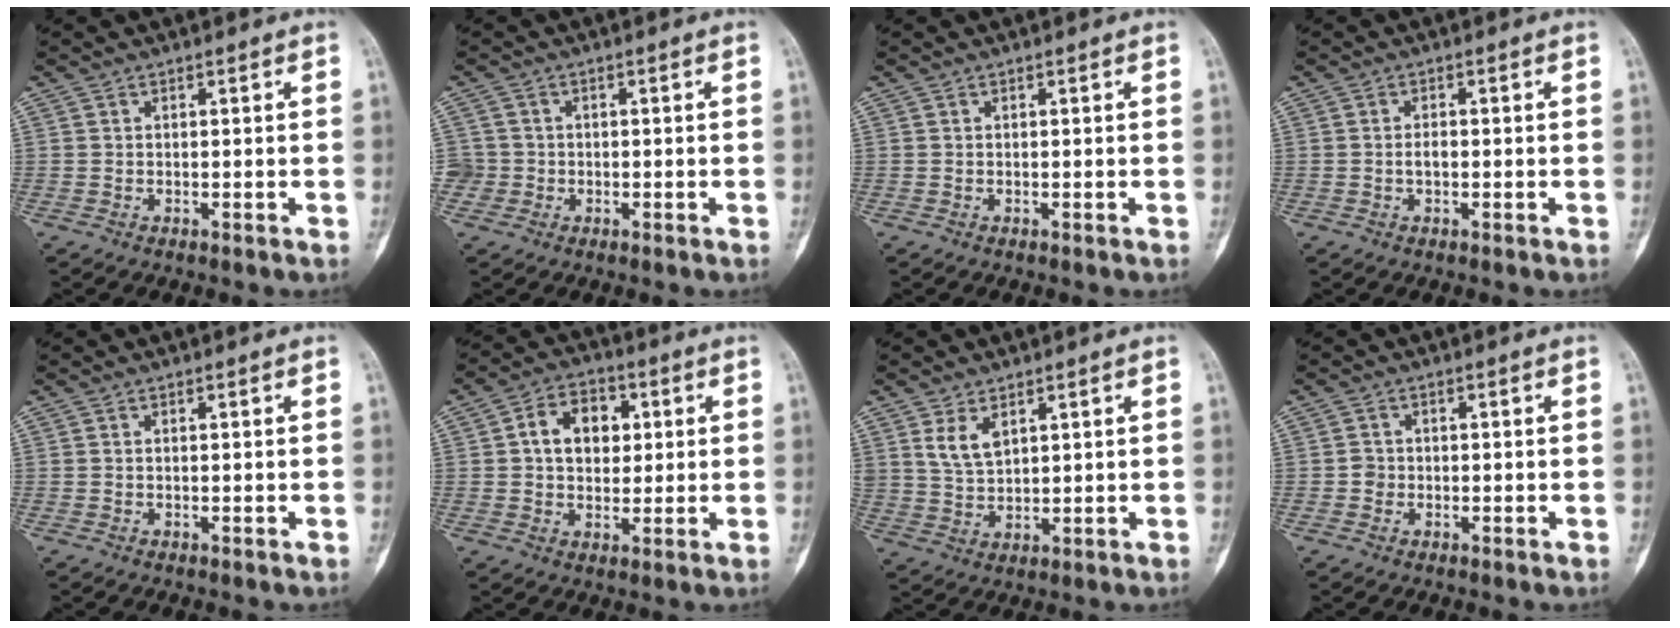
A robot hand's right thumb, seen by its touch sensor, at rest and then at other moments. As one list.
[{"total": 3.0, "force": [-0.5, 2.9, -0.1], "torque": [0.023, 0.010, -0.013]}, {"total": 0.0}, {"total": 1.5, "force": [-0.3, 0.8, 1.2], "torque": [-0.017, 0.003, -0.007]}, {"total": 0.0}, {"total": 9.6, "force": [1.8, 6.9, 6.3], "torque": [-0.071, 0.009, 0.025]}, {"total": 5.2, "force": [2.7, 2.9, 3.4], "torque": [-0.057, -0.016, 0.061]}, {"total": 1.7, "force": [-0.3, 1.6, 0.4], "torque": [0.003, 0.008, -0.008]}]